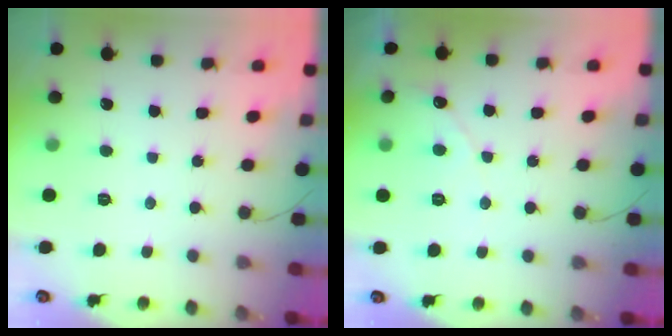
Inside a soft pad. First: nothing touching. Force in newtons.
{"total": 3.9, "press": 3.9, "slide": 0.3}